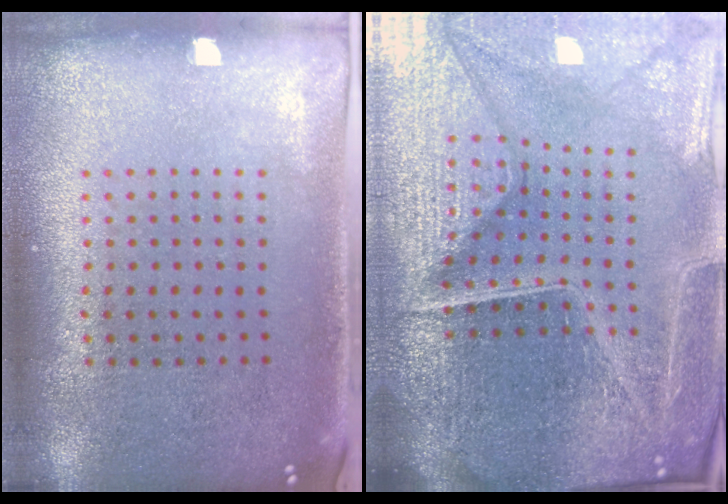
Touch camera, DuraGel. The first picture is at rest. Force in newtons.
{"total": 6.3, "press": 5.7, "slide": 2.7}